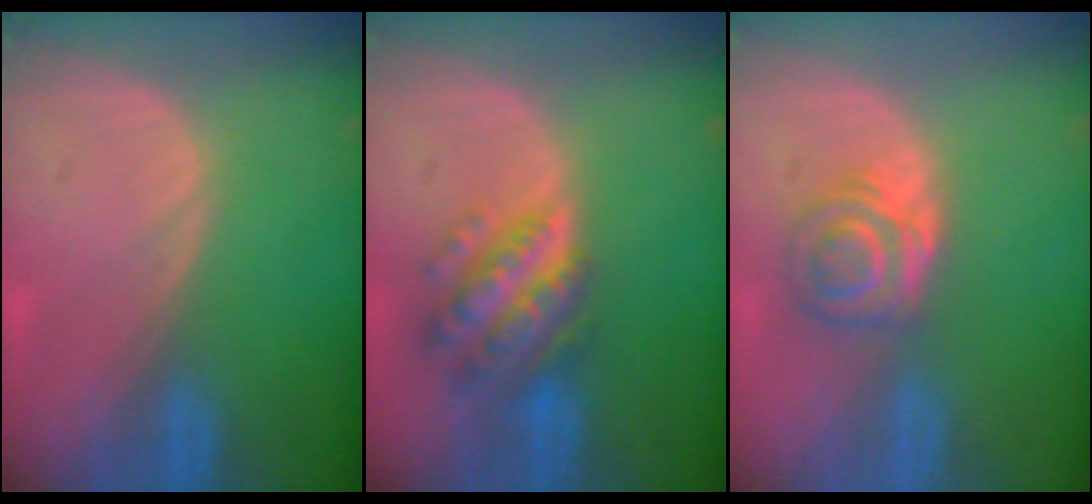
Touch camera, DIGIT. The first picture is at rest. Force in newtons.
{"total": 7.4, "press": 7.4, "slide": 0.5}
{"total": 5.2, "press": 4.9, "slide": 1.8}